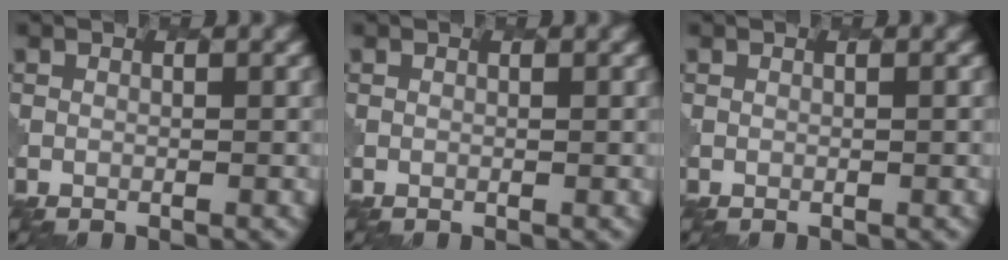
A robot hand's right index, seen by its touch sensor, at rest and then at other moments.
{"total": 0.0}
{"total": 0.7, "force": [0.0, 0.3, 0.6], "torque": [0.001, 0.001, 0.000]}